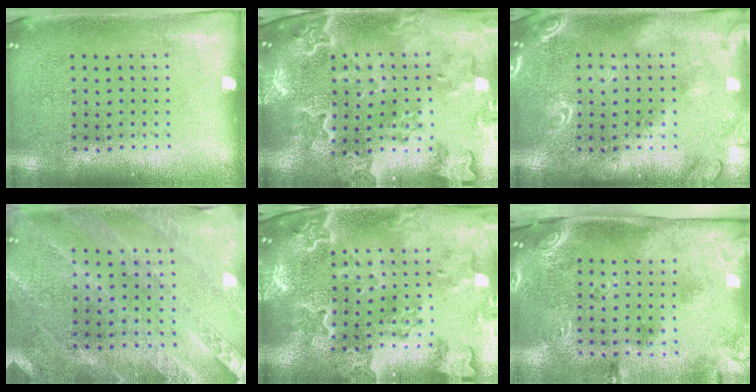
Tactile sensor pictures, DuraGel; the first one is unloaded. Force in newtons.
{"total": 2.7, "press": 2.5, "slide": 0.9}
{"total": 1.9, "press": 1.9, "slide": 0.2}
{"total": 1.0, "press": 1.0, "slide": 0.3}
{"total": 2.7, "press": 2.5, "slide": 0.9}
{"total": 2.9, "press": 1.9, "slide": 2.2}